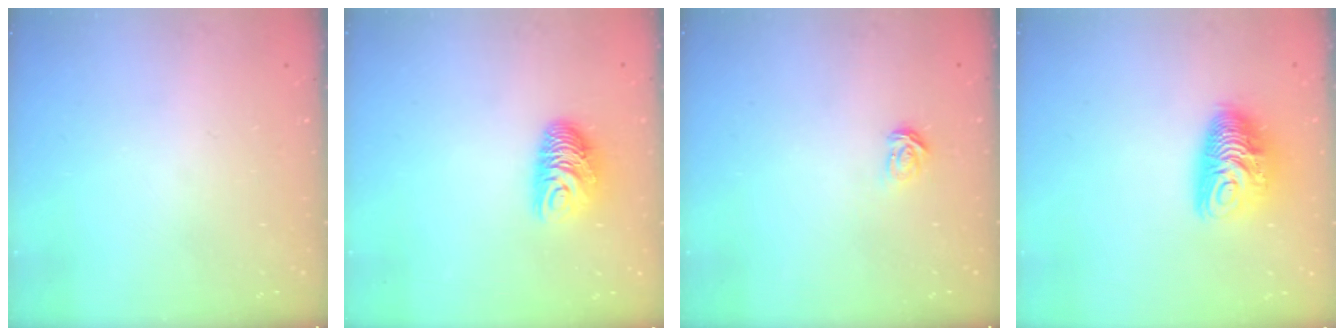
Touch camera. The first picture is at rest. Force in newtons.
{"total": 9.0, "press": 9.0, "slide": 0.3}
{"total": 3.5, "press": 3.5, "slide": 0.5}
{"total": 10.2, "press": 10.2, "slide": 0.7}